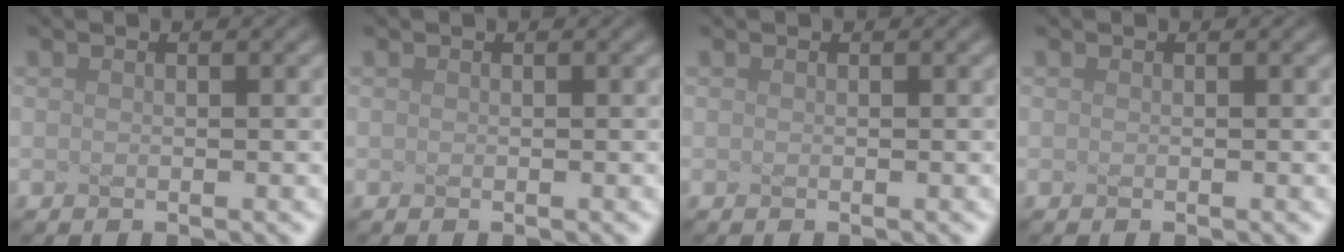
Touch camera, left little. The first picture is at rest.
{"total": 0.0}
{"total": 0.0}
{"total": 0.0}